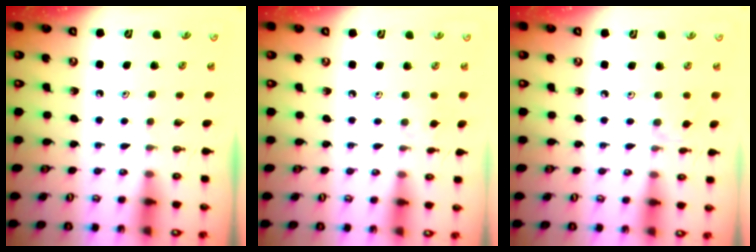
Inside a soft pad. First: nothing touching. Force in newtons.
{"total": 3.4, "press": 3.3, "slide": 0.7}
{"total": 1.7, "press": 1.6, "slide": 0.4}